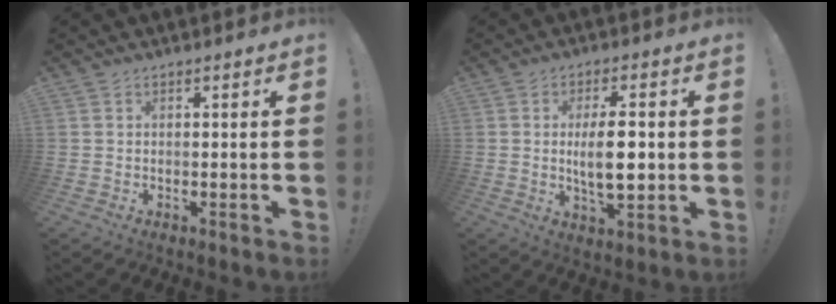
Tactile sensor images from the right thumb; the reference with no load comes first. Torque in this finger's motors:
{"motor_torque": [-0.21, 0.50, 0.76, -0.60, 0.05]}